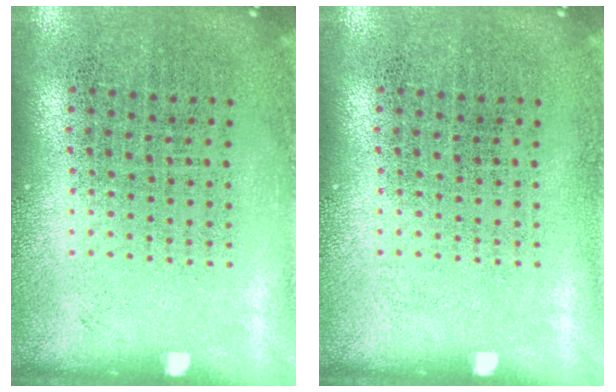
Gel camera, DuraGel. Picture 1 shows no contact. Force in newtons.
{"total": 0.0}